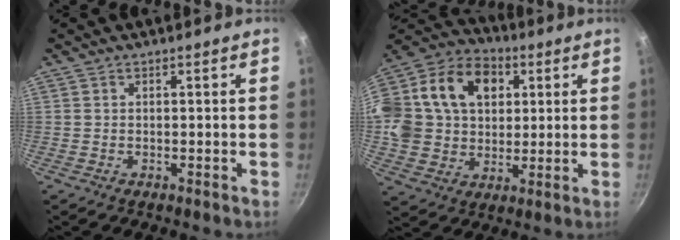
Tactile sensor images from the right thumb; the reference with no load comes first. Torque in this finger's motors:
{"motor_torque": [1.62, 3.39, 1.46, -0.14, 0.20]}